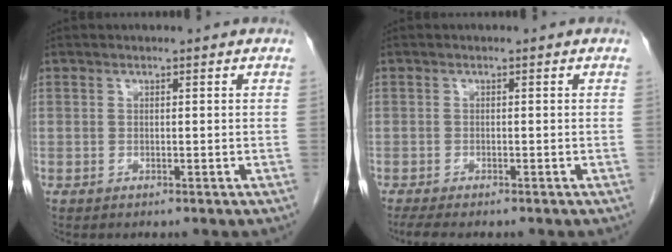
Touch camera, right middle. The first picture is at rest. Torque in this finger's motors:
{"motor_torque": [0.19, -0.15, 0.02, 0.00]}